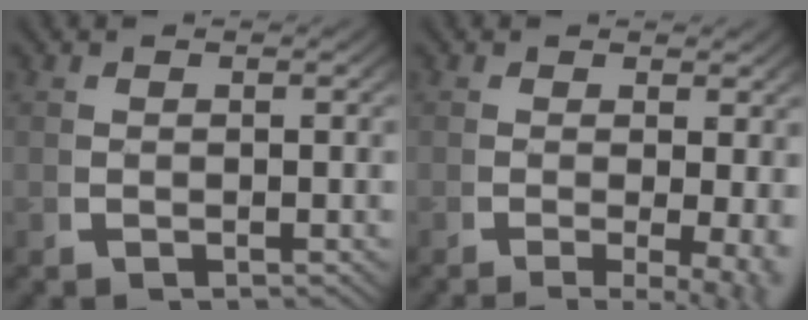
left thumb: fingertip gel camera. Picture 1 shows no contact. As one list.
[{"total": 5.8, "force": [-2.9, 2.2, 4.5], "torque": [-0.065, -0.032, -0.033]}]